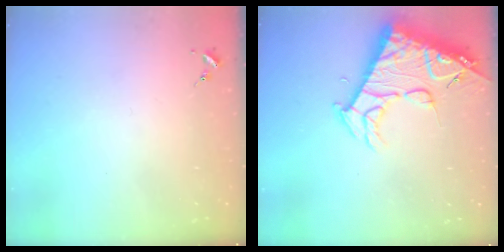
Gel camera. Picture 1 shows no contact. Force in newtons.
{"total": 18.5, "press": 18.4, "slide": 1.9}